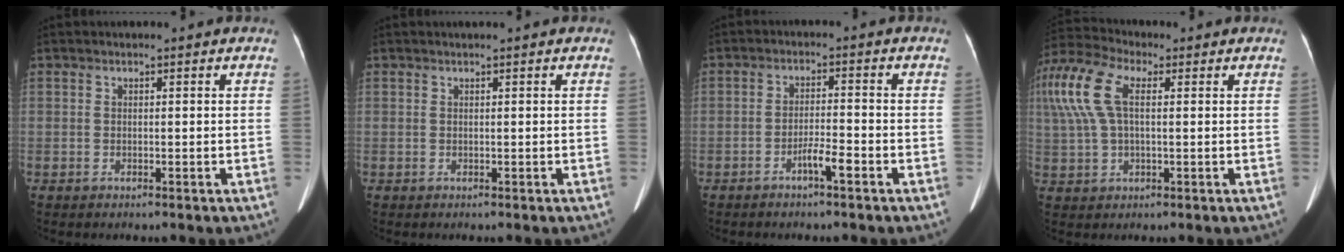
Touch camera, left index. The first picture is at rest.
{"total": 1.3, "force": [1.0, 0.2, 0.7], "torque": [-0.005, 0.020, 0.012]}
{"total": 3.4, "force": [-2.2, 0.1, 2.6], "torque": [-0.046, 0.000, -0.039]}
{"total": 15.5, "force": [5.1, 7.8, 12.3], "torque": [-0.321, 0.047, 0.096]}